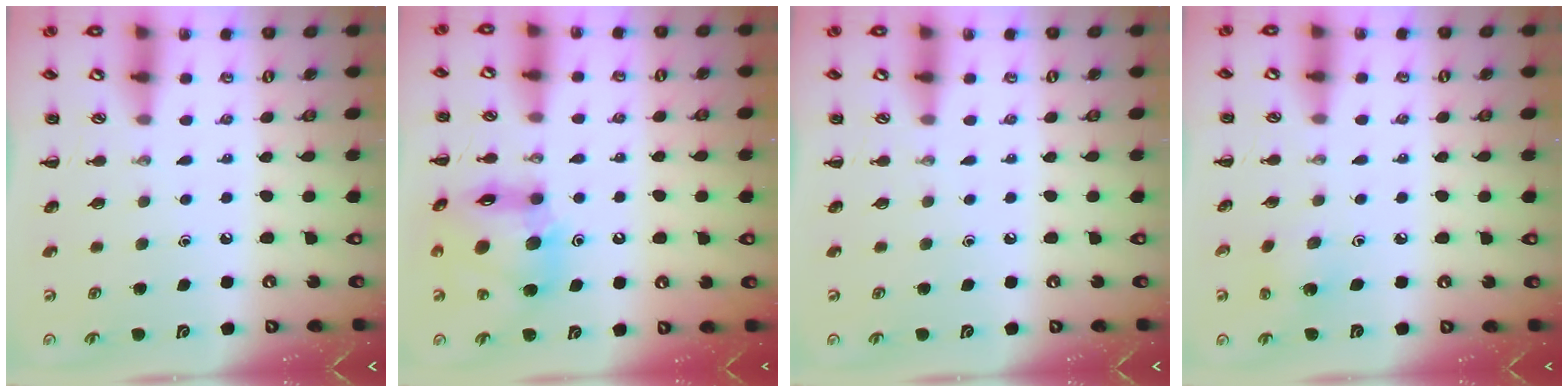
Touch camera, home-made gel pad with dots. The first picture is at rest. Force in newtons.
{"total": 13.7, "press": 13.2, "slide": 3.8}
{"total": 0.0}
{"total": 2.1, "press": 2.0, "slide": 0.5}